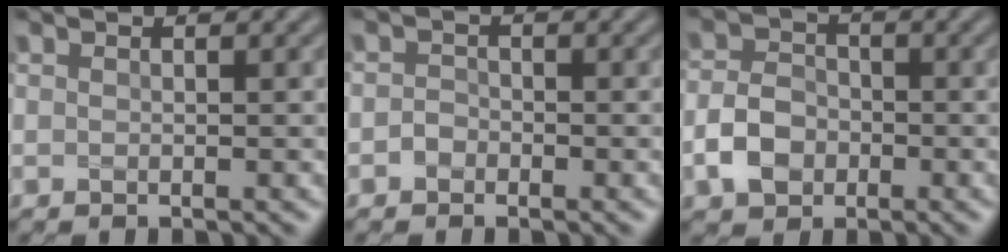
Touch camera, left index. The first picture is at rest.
{"total": 1.0, "force": [-0.6, 0.8, 0.3], "torque": [-0.002, 0.005, -0.013]}
{"total": 3.6, "force": [-1.5, 2.7, 2.0], "torque": [-0.039, 0.008, -0.032]}